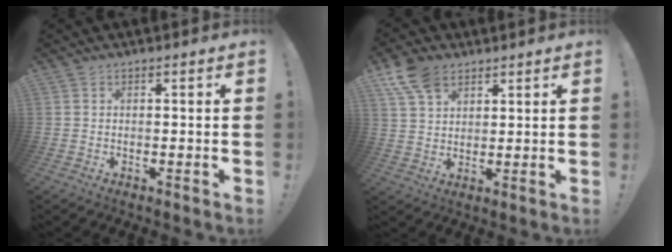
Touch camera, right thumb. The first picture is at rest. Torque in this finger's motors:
{"motor_torque": [0.67, 0.67, 0.16, 0.01, 0.01]}